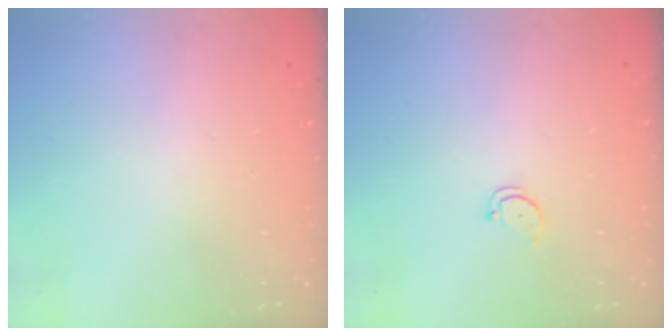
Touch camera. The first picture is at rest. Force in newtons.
{"total": 2.2, "press": 2.2, "slide": 0.2}